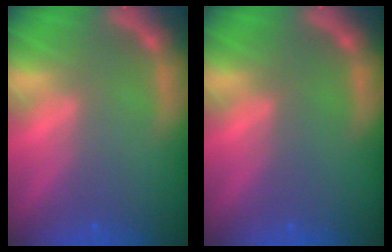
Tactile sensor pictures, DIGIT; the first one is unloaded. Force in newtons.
{"total": 0.0}